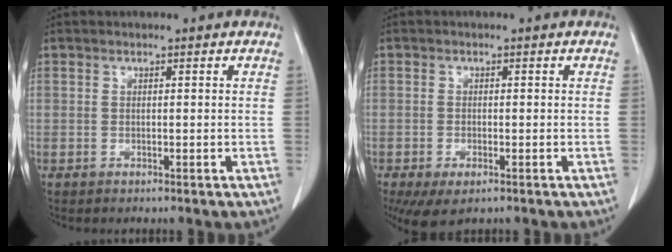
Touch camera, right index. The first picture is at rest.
{"total": 4.8, "force": [-2.7, 1.9, 3.5], "torque": [-0.060, -0.011, -0.039]}